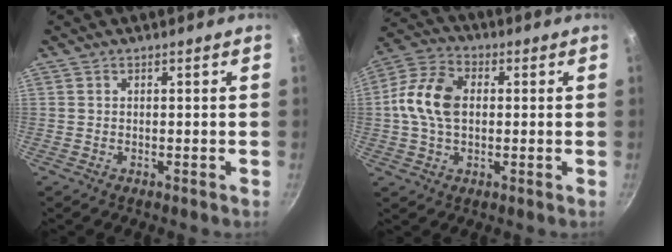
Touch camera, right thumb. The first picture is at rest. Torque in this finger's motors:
{"motor_torque": [0.55, 1.03, 0.09, 0.05, 0.23]}